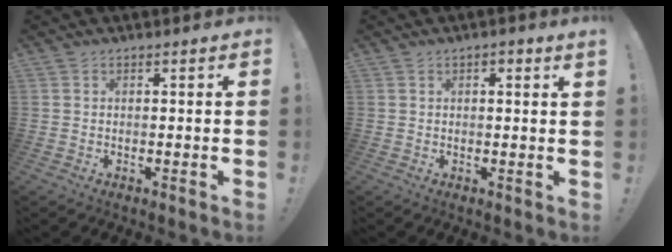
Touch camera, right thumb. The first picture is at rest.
{"total": 1.5, "force": [0.7, 0.0, 1.3], "torque": [-0.018, -0.004, 0.011]}